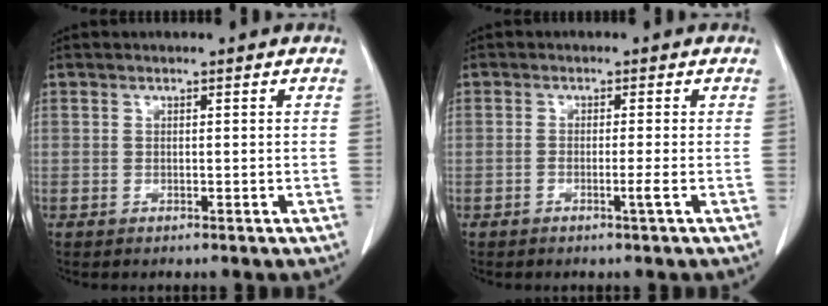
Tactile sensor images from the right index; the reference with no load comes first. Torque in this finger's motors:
{"motor_torque": [-0.28, 0.15, 0.01, -0.01]}